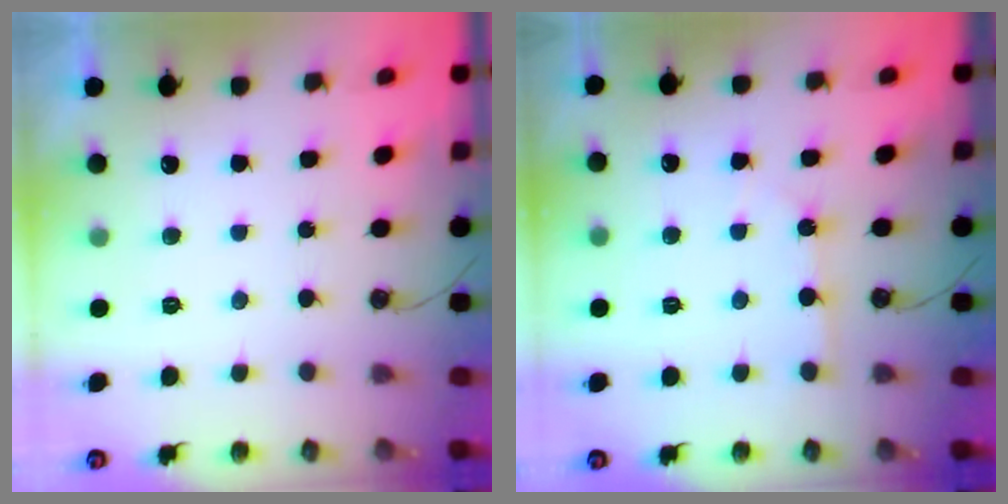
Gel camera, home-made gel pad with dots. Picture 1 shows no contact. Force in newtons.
{"total": 3.1, "press": 3.1, "slide": 0.5}